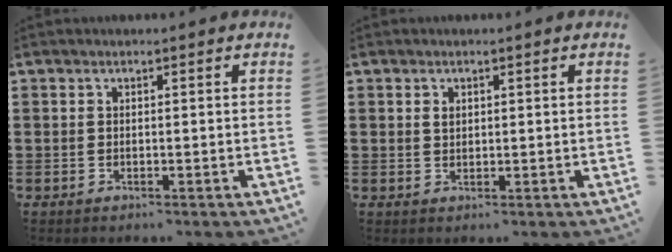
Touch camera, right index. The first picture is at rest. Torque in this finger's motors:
{"motor_torque": [0.04, -0.03, 0.02, 0.04]}